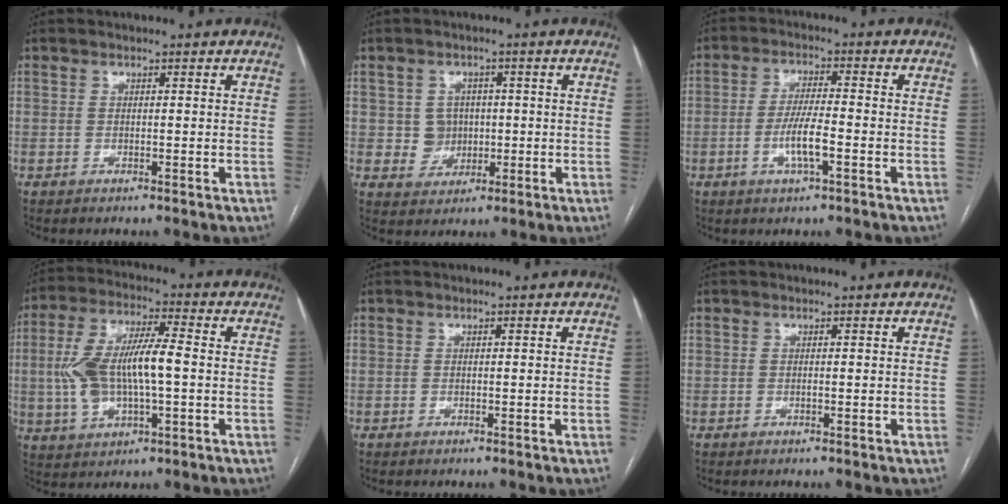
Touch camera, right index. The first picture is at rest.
{"total": 4.2, "force": [0.0, 4.0, 1.0], "torque": [-0.009, 0.012, 0.008]}
{"total": 5.9, "force": [-2.1, 0.9, 5.5], "torque": [-0.109, 0.000, -0.039]}
{"total": 12.9, "force": [-0.6, 4.1, 12.2], "torque": [-0.255, 0.022, -0.004]}
{"total": 0.0}
{"total": 0.0}